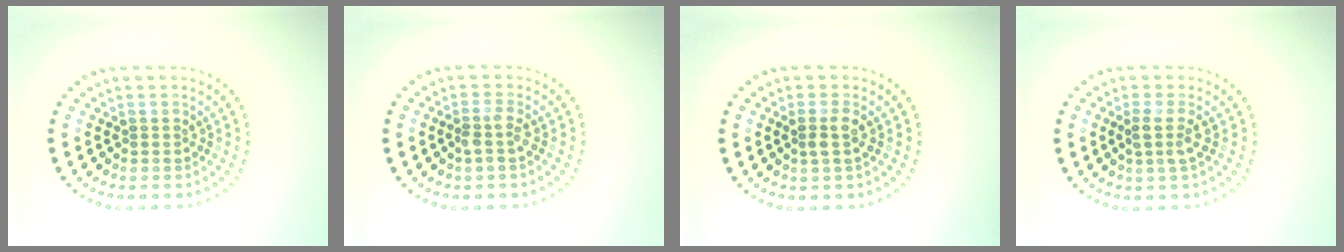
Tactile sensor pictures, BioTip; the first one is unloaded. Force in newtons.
{"total": 1.4, "press": 1.2, "slide": 0.8}
{"total": 1.6, "press": 1.3, "slide": 0.9}
{"total": 1.9, "press": 1.4, "slide": 1.2}